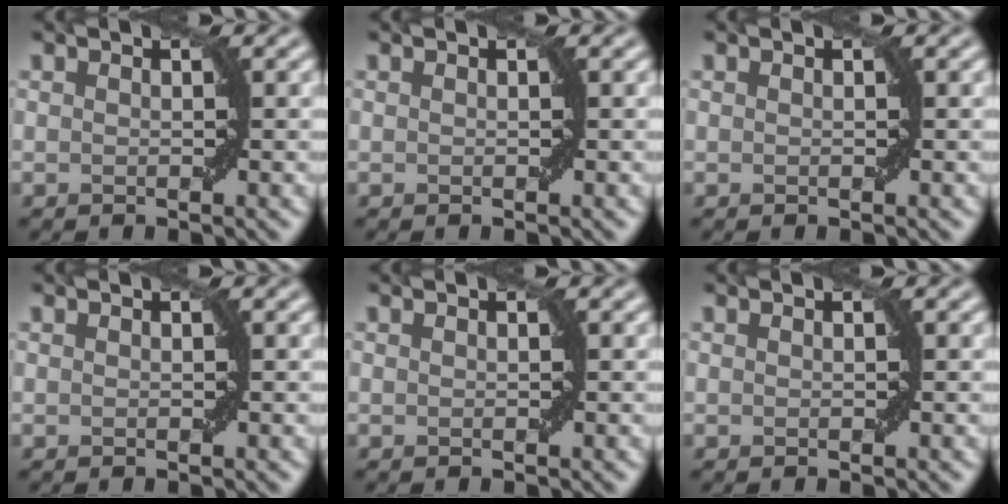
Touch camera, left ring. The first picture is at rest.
{"total": 0.0}
{"total": 0.0}
{"total": 0.0}
{"total": 0.0}
{"total": 0.0}